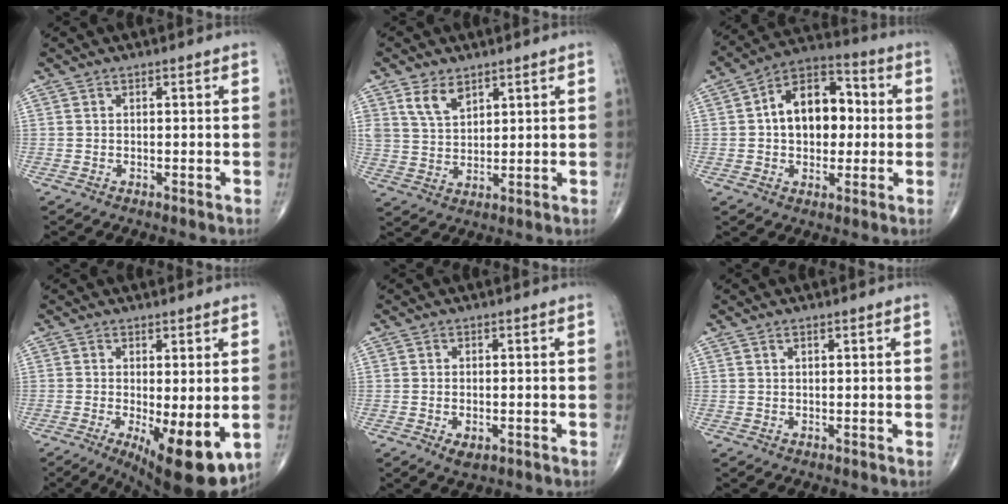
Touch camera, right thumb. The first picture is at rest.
{"total": 5.8, "force": [3.6, 3.5, 3.0], "torque": [-0.042, -0.022, 0.076]}
{"total": 14.4, "force": [1.1, 9.5, 10.8], "torque": [-0.124, 0.027, 0.008]}
{"total": 12.1, "force": [-3.3, 3.9, 11.0], "torque": [-0.150, -0.026, -0.037]}
{"total": 2.7, "force": [-1.0, 1.3, 2.1], "torque": [-0.033, 0.000, -0.012]}
{"total": 0.6, "force": [0.4, 0.2, 0.4], "torque": [-0.006, -0.001, 0.006]}